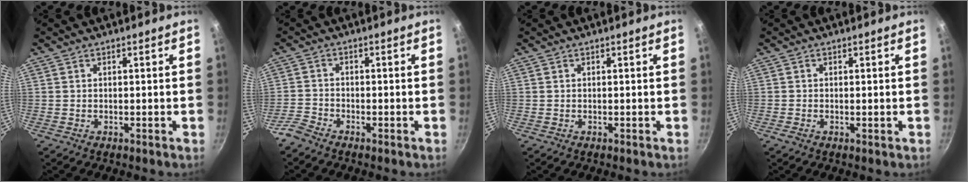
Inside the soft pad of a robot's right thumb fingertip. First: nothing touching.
{"total": 3.0, "force": [-2.7, 1.1, 0.8], "torque": [-0.025, 0.019, -0.062]}
{"total": 0.0}
{"total": 0.8, "force": [-0.2, 0.3, 0.7], "torque": [-0.012, 0.000, -0.006]}